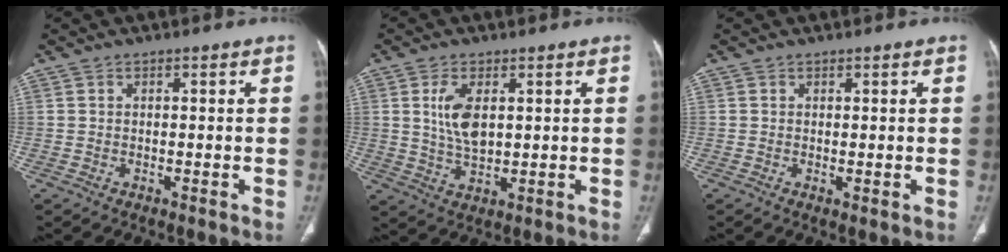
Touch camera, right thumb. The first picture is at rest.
{"total": 6.9, "force": [1.6, 3.5, 5.7], "torque": [-0.109, -0.010, 0.035]}
{"total": 0.8, "force": [-0.1, 0.2, 0.8], "torque": [-0.017, -0.006, 0.000]}